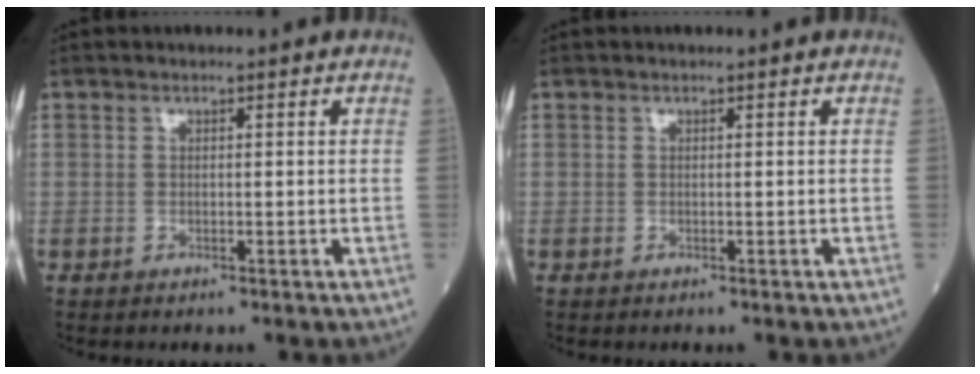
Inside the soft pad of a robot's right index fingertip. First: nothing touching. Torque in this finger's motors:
{"motor_torque": [0.00, 0.00, 0.00, -0.01]}